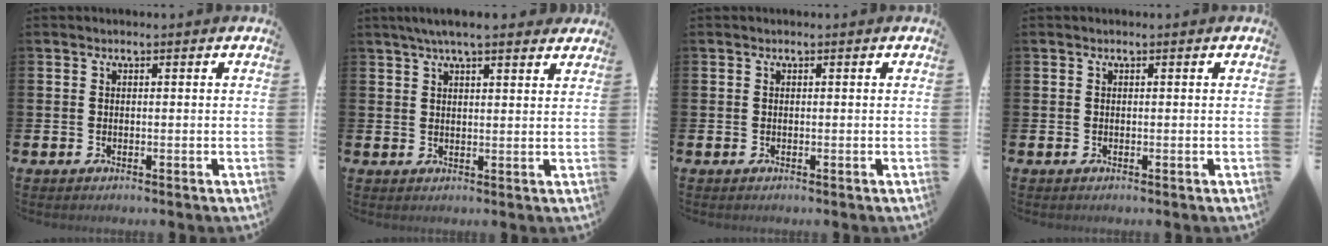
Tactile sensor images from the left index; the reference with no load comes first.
{"total": 5.1, "force": [4.4, 0.7, 2.5], "torque": [-0.045, -0.010, 0.077]}
{"total": 0.0}
{"total": 0.0}